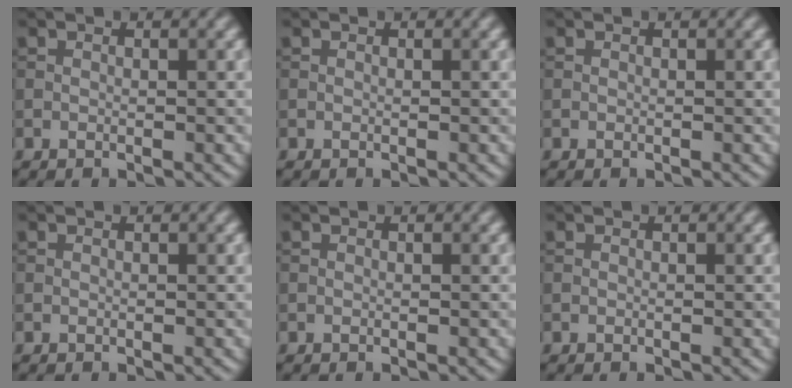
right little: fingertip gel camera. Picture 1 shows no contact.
{"total": 0.0}
{"total": 0.0}
{"total": 0.0}
{"total": 0.0}
{"total": 0.0}